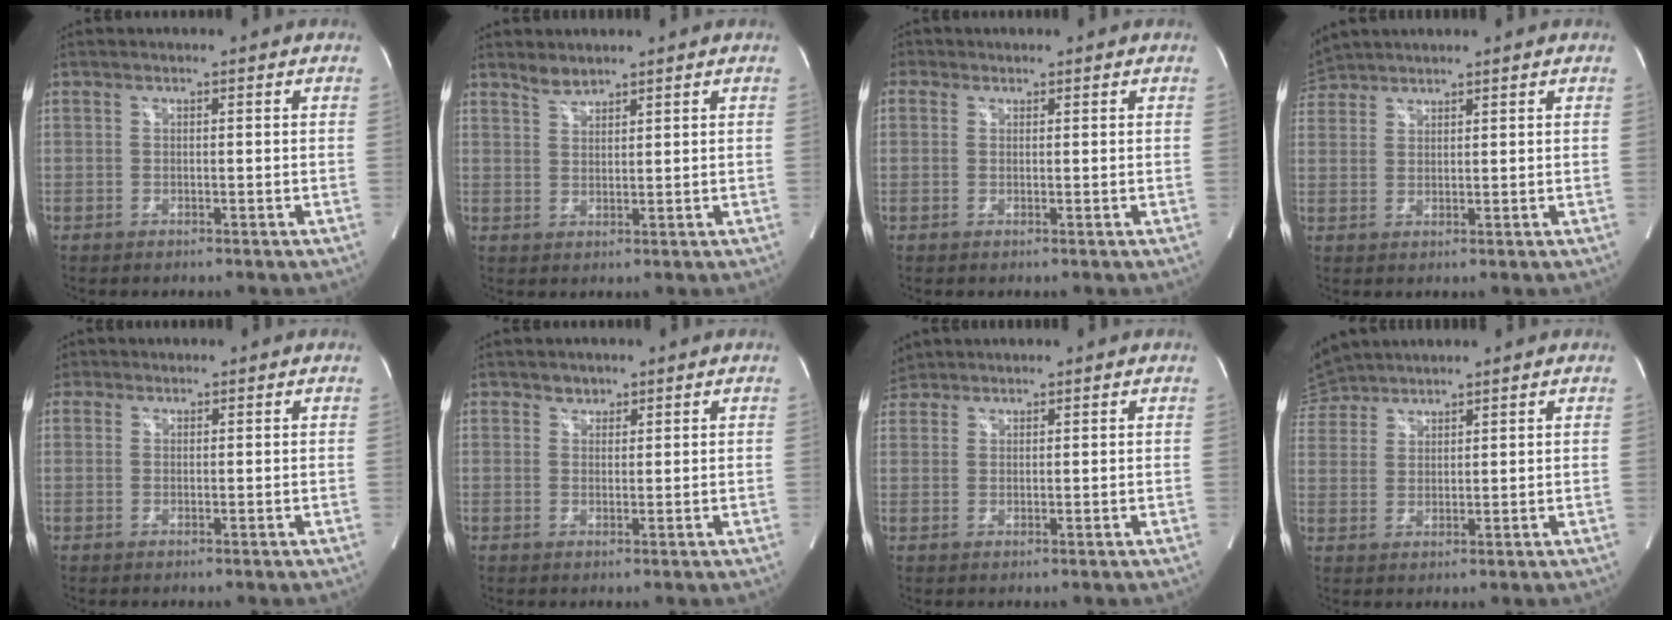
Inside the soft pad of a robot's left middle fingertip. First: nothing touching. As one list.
[{"total": 2.3, "force": [2.2, 0.5, 0.5], "torque": [-0.010, 0.004, 0.044]}, {"total": 1.9, "force": [0.9, 1.7, 0.3], "torque": [0.002, 0.011, 0.011]}, {"total": 4.3, "force": [4.2, 1.0, 0.3], "torque": [-0.015, 0.029, 0.085]}, {"total": 2.3, "force": [1.3, 1.9, 0.1], "torque": [0.007, 0.011, 0.021]}, {"total": 1.8, "force": [1.3, 1.2, 0.1], "torque": [0.006, -0.001, 0.018]}, {"total": 3.7, "force": [3.4, 1.5, -0.1], "torque": [-0.004, 0.018, 0.068]}, {"total": 6.4, "force": [6.2, 1.5, 0.7], "torque": [-0.024, 0.029, 0.124]}]